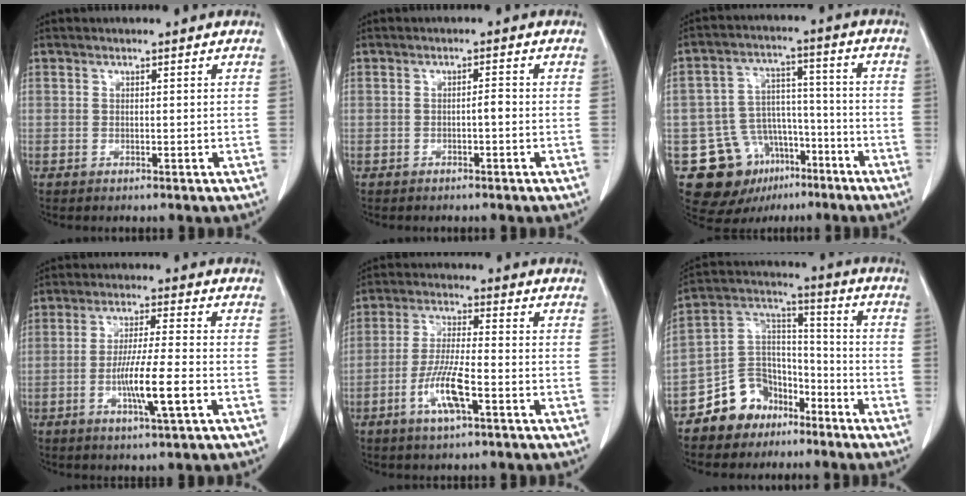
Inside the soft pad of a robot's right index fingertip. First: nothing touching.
{"total": 1.3, "force": [-0.5, 0.2, 1.1], "torque": [-0.018, 0.003, -0.009]}
{"total": 13.0, "force": [-7.0, 9.8, 4.8], "torque": [-0.075, 0.051, -0.095]}
{"total": 8.5, "force": [-2.8, -0.1, 8.0], "torque": [-0.146, -0.010, -0.051]}
{"total": 8.0, "force": [-3.5, 1.1, 7.1], "torque": [-0.145, -0.007, -0.066]}
{"total": 10.7, "force": [-7.3, 7.6, 2.3], "torque": [-0.043, 0.055, -0.128]}